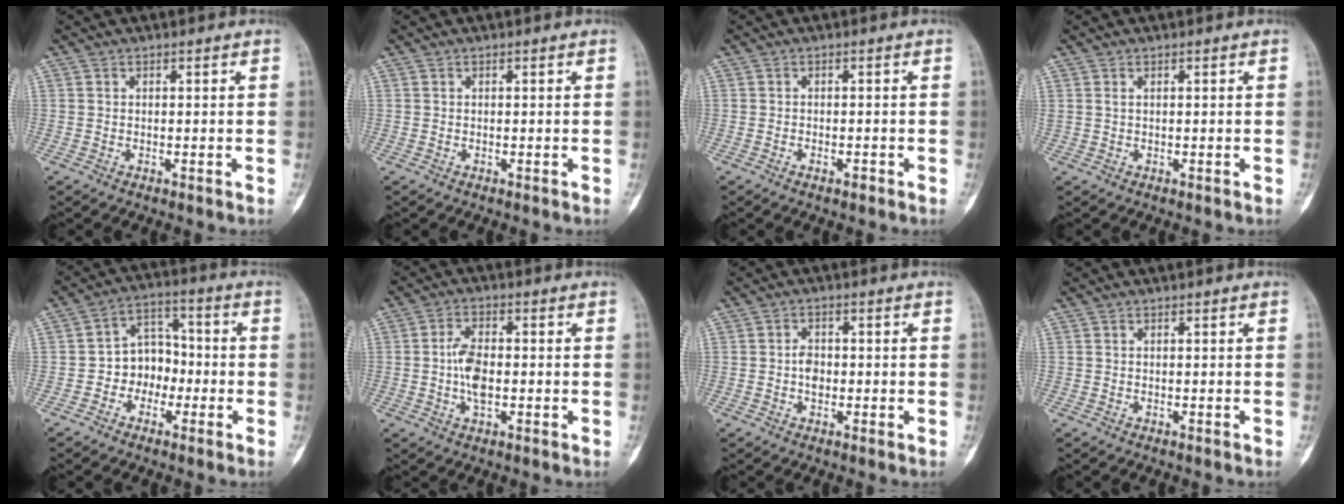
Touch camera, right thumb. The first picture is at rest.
{"total": 0.0}
{"total": 1.2, "force": [-0.8, 0.5, 0.7], "torque": [-0.013, 0.007, -0.013]}
{"total": 0.6, "force": [0.3, 0.3, 0.5], "torque": [-0.011, 0.006, 0.009]}
{"total": 8.3, "force": [-2.2, 6.6, 4.4], "torque": [-0.023, 0.041, -0.052]}
{"total": 6.3, "force": [-0.5, 3.3, 5.3], "torque": [-0.098, 0.009, -0.013]}
{"total": 2.8, "force": [-0.3, 2.0, 1.8], "torque": [-0.018, 0.006, -0.011]}
{"total": 0.0}